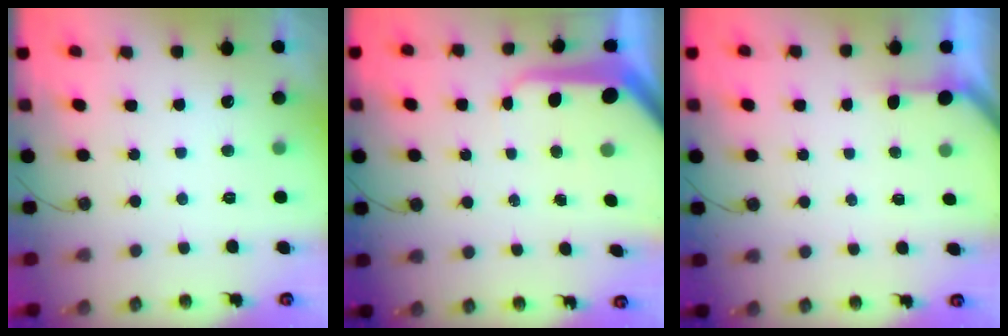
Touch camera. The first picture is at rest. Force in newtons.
{"total": 10.0, "press": 9.9, "slide": 1.1}
{"total": 1.2, "press": 1.2, "slide": 0.1}